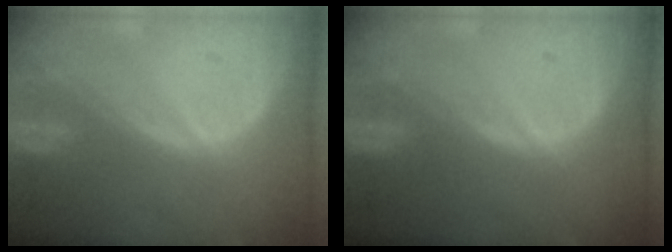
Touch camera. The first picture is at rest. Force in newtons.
{"total": 0.0}